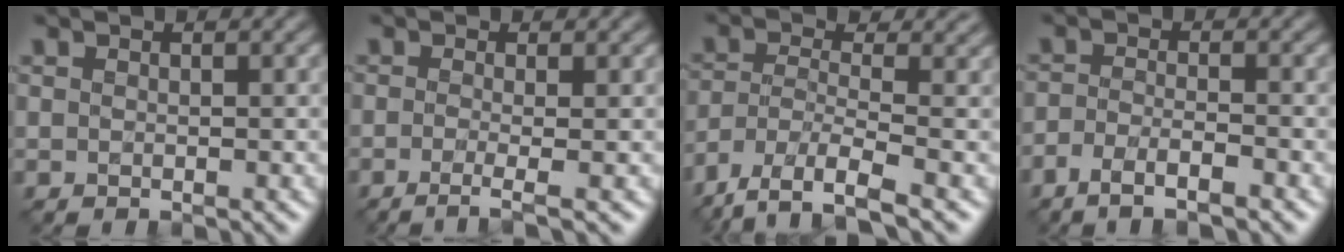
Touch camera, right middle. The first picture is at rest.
{"total": 2.8, "force": [-0.9, 0.9, 2.5], "torque": [-0.030, -0.007, -0.027]}
{"total": 7.0, "force": [-4.4, 2.4, 4.9], "torque": [-0.103, -0.012, -0.093]}
{"total": 3.1, "force": [-2.2, 0.7, 2.0], "torque": [-0.042, -0.003, -0.047]}